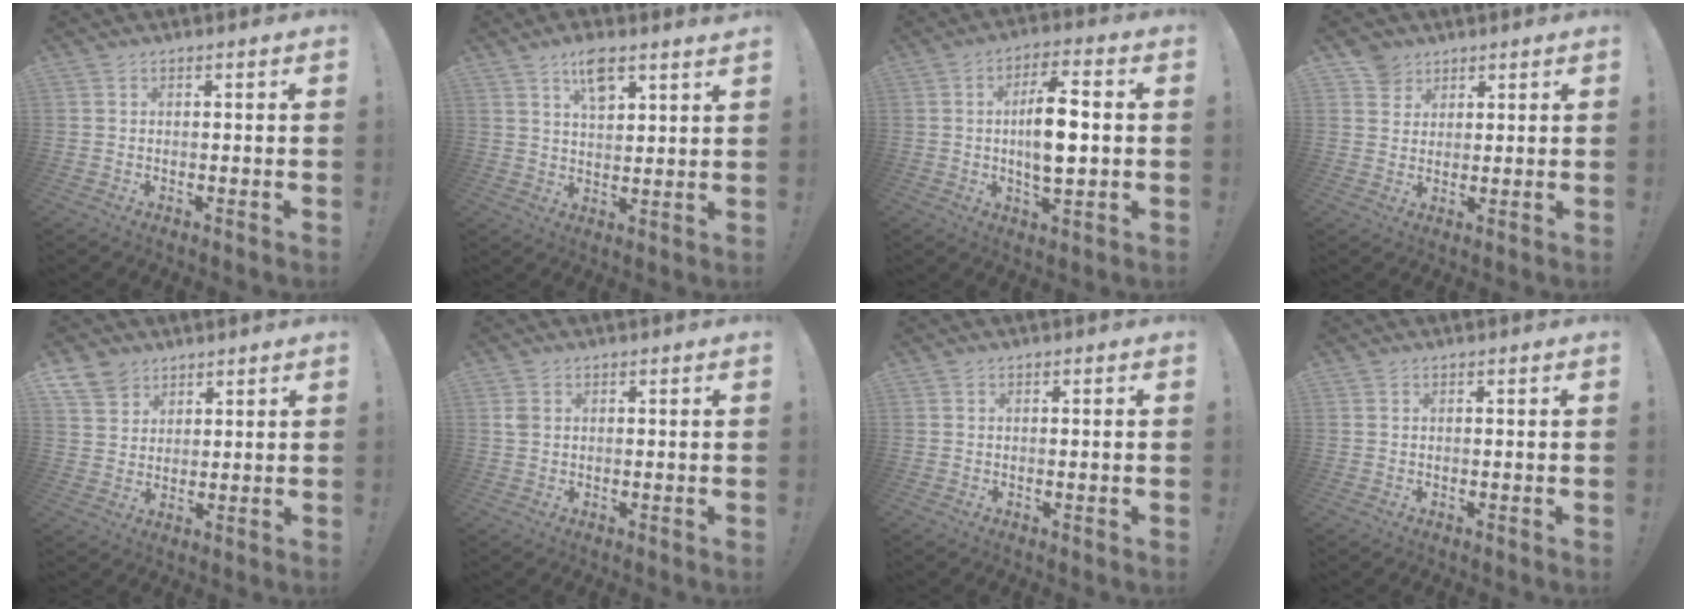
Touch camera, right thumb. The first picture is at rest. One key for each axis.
{"total": 7.6, "fx": 5.1, "fy": 2.6, "fz": 5.1, "tx": -0.087, "ty": -0.021, "tz": 0.088}
{"total": 11.5, "fx": 0.1, "fy": 4.1, "fz": 10.7, "tx": -0.188, "ty": 0.001, "tz": -0.004}
{"total": 5.8, "fx": 3.8, "fy": 4.4, "fz": 0.5, "tx": -0.007, "ty": -0.015, "tz": 0.073}
{"total": 7.7, "fx": 5.5, "fy": 5.0, "fz": 1.8, "tx": -0.036, "ty": -0.030, "tz": 0.110}
{"total": 1.9, "fx": 0.6, "fy": 1.4, "fz": 1.0, "tx": -0.017, "ty": 0.004, "tz": 0.010}
{"total": 0.8, "fx": -0.1, "fy": -0.3, "fz": 0.8, "tx": -0.009, "ty": -0.004, "tz": -0.004}
{"total": 0.0}